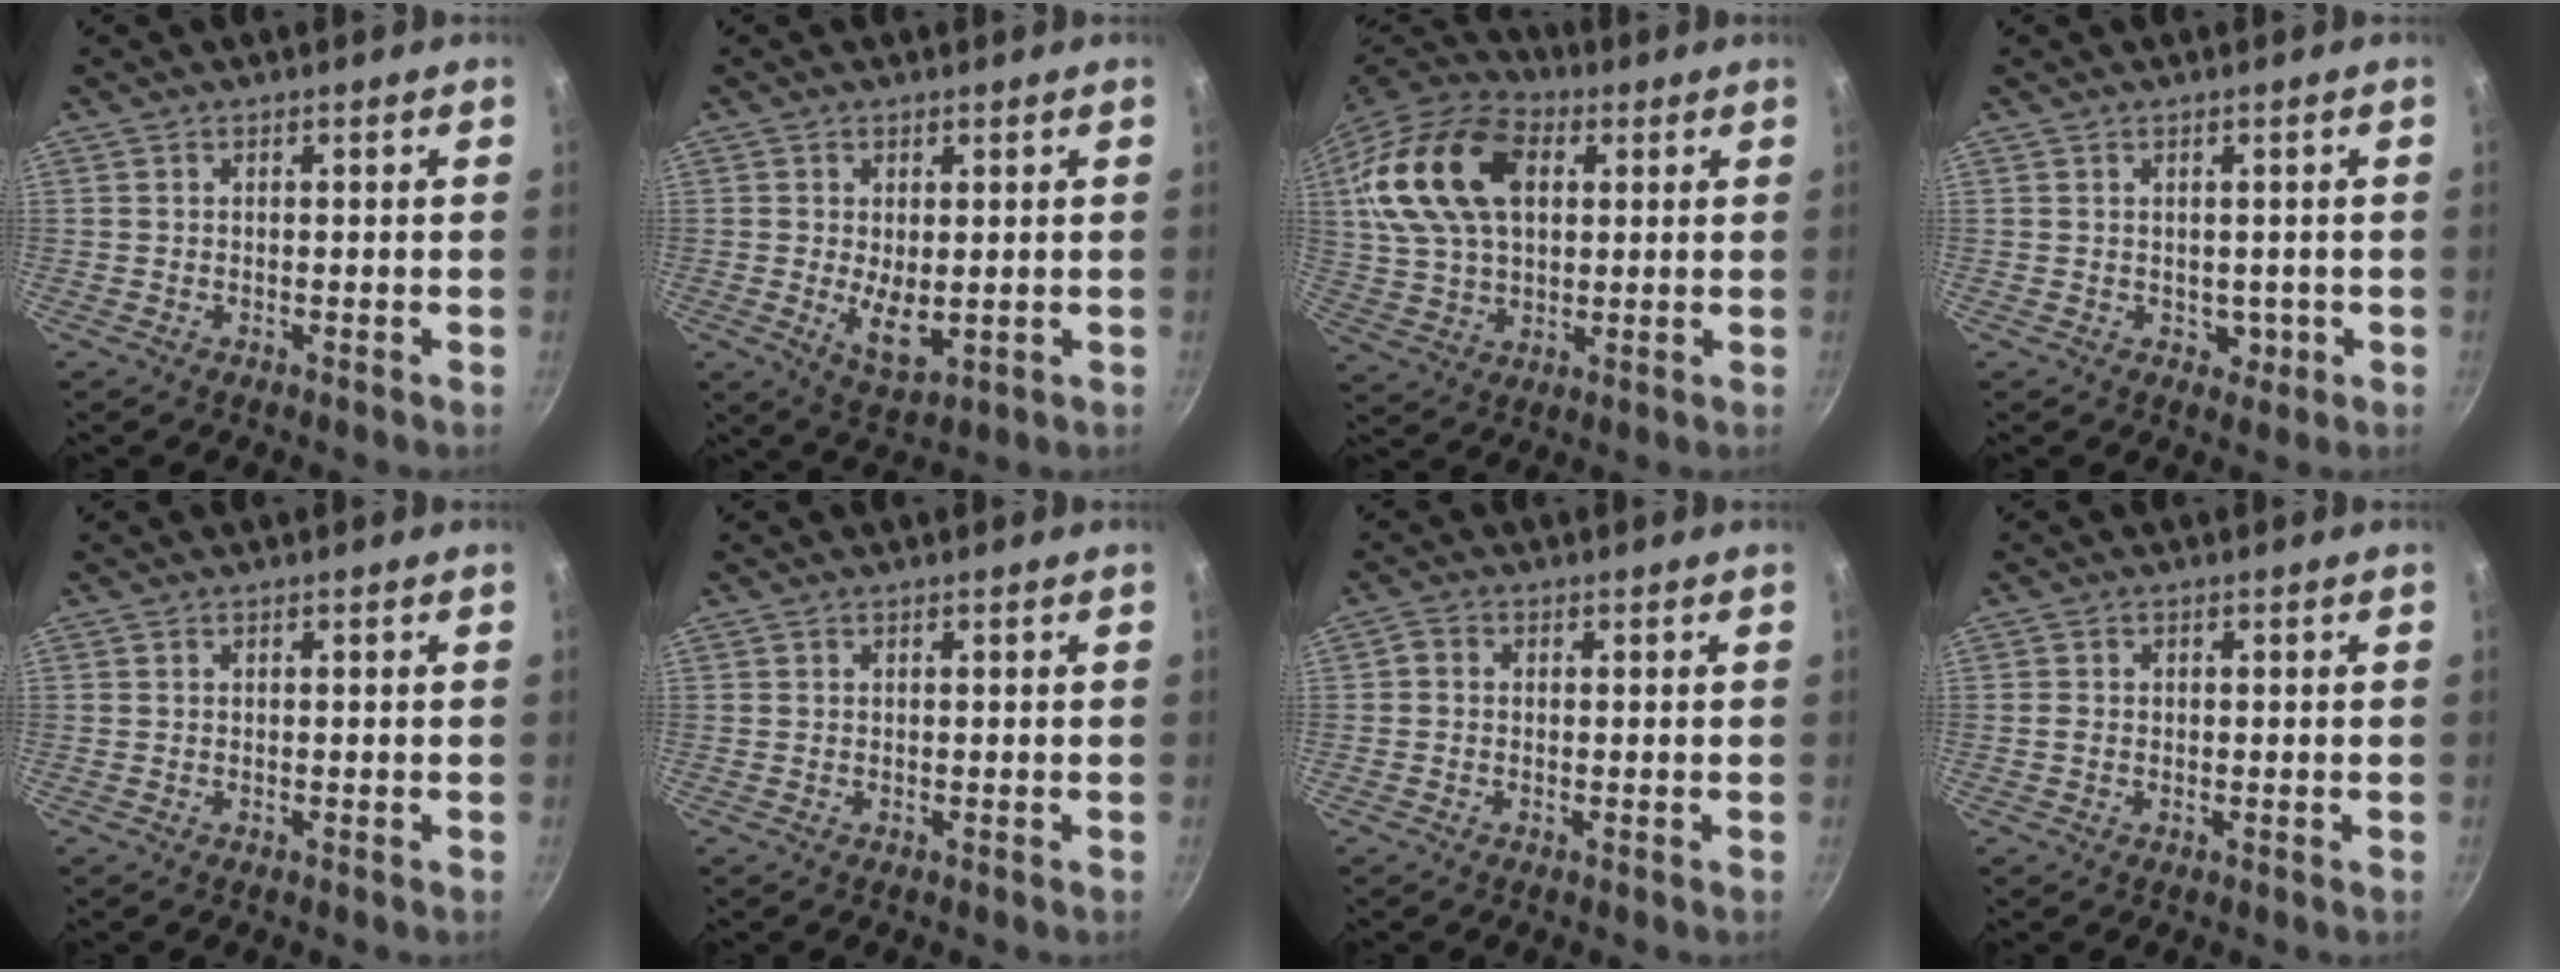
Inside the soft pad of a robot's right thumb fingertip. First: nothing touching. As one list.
[{"total": 6.1, "force": [-0.1, 3.3, 5.1], "torque": [-0.081, -0.017, 0.011]}, {"total": 21.8, "force": [5.6, 14.0, 15.7], "torque": [-0.288, 0.014, 0.096]}, {"total": 2.3, "force": [-0.2, 1.9, 1.2], "torque": [0.002, 0.003, 0.002]}, {"total": 0.0}, {"total": 0.0}, {"total": 1.5, "force": [-0.2, 1.3, 0.8], "torque": [-0.019, 0.008, -0.009]}, {"total": 0.9, "force": [-0.2, 0.8, 0.3], "torque": [-0.005, 0.003, -0.004]}]